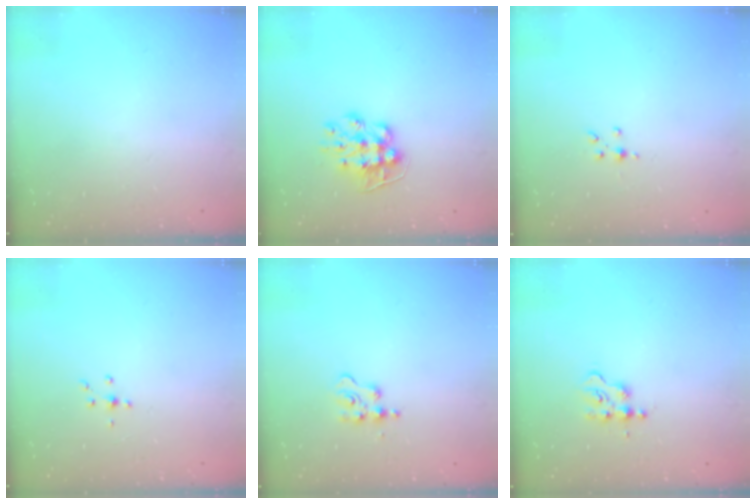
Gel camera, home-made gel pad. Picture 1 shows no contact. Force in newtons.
{"total": 9.4, "press": 9.4, "slide": 0.7}
{"total": 2.0, "press": 1.9, "slide": 0.5}
{"total": 3.7, "press": 3.7, "slide": 0.7}
{"total": 4.2, "press": 4.1, "slide": 0.6}
{"total": 2.9, "press": 2.9, "slide": 0.4}